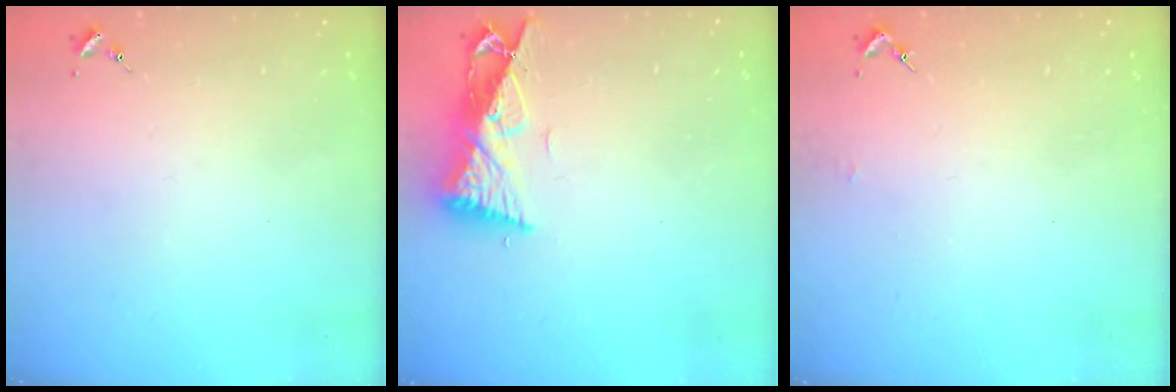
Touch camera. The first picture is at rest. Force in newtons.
{"total": 9.7, "press": 9.7, "slide": 0.7}
{"total": 1.4, "press": 1.4, "slide": 0.1}